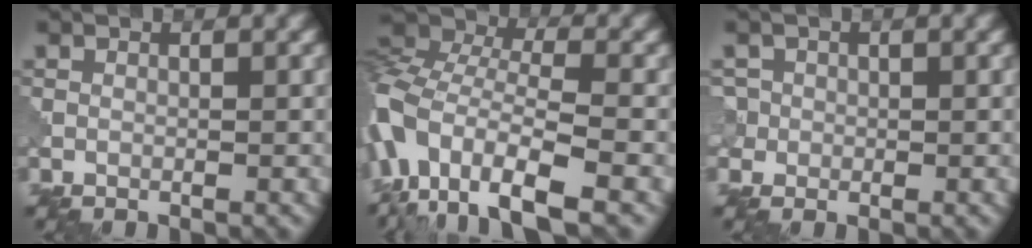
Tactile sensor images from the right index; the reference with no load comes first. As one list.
[{"total": 11.6, "force": [-6.1, 5.4, 8.2], "torque": [-0.162, -0.009, -0.126]}, {"total": 2.0, "force": [0.1, 1.9, 0.5], "torque": [-0.008, 0.006, -0.001]}]